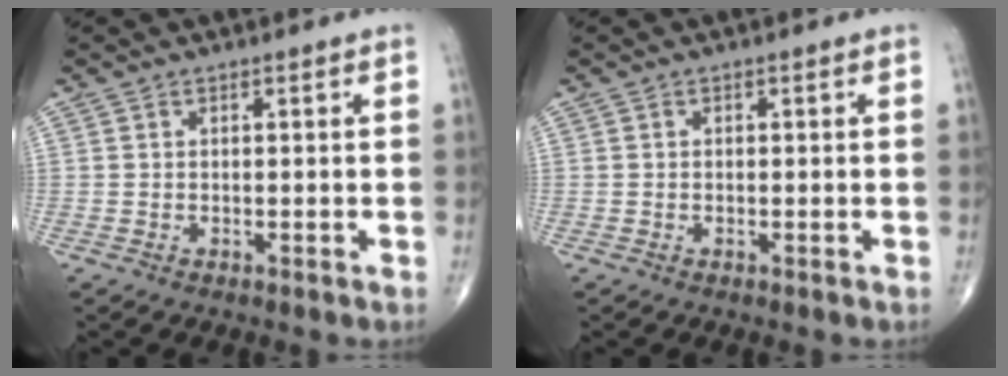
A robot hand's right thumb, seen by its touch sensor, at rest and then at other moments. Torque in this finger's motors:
{"motor_torque": [0.05, -0.34, -0.17, -0.09, 0.02]}